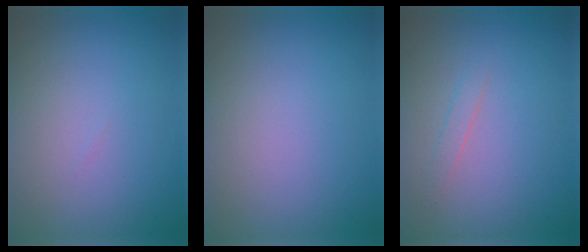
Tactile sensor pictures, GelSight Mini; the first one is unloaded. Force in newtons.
{"total": 0.0}
{"total": 0.9, "press": 0.9, "slide": 0.1}